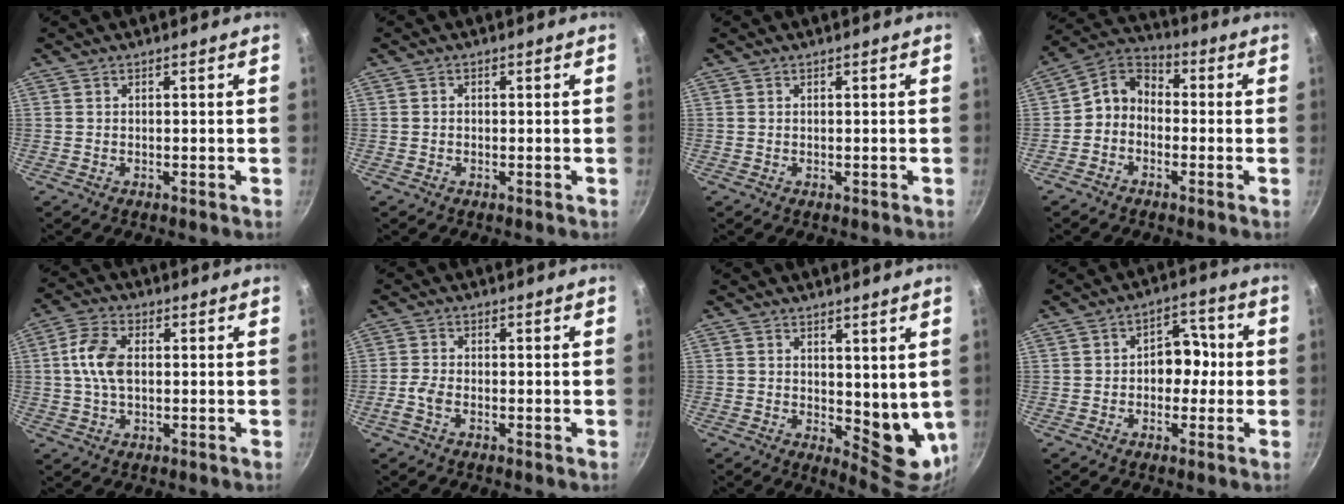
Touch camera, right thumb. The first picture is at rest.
{"total": 0.7, "force": [-0.2, 0.6, 0.3], "torque": [-0.006, 0.004, -0.002]}
{"total": 0.0}
{"total": 7.4, "force": [-1.5, 5.9, 4.1], "torque": [-0.054, 0.037, -0.052]}
{"total": 10.8, "force": [1.2, 6.7, 8.3], "torque": [-0.154, 0.016, 0.014]}
{"total": 3.0, "force": [-1.5, 1.3, 2.2], "torque": [-0.057, 0.011, -0.036]}
{"total": 9.6, "force": [2.3, 5.0, 7.8], "torque": [-0.076, -0.029, 0.045]}
{"total": 7.6, "force": [-0.5, 5.8, 4.9], "torque": [-0.004, 0.025, -0.014]}